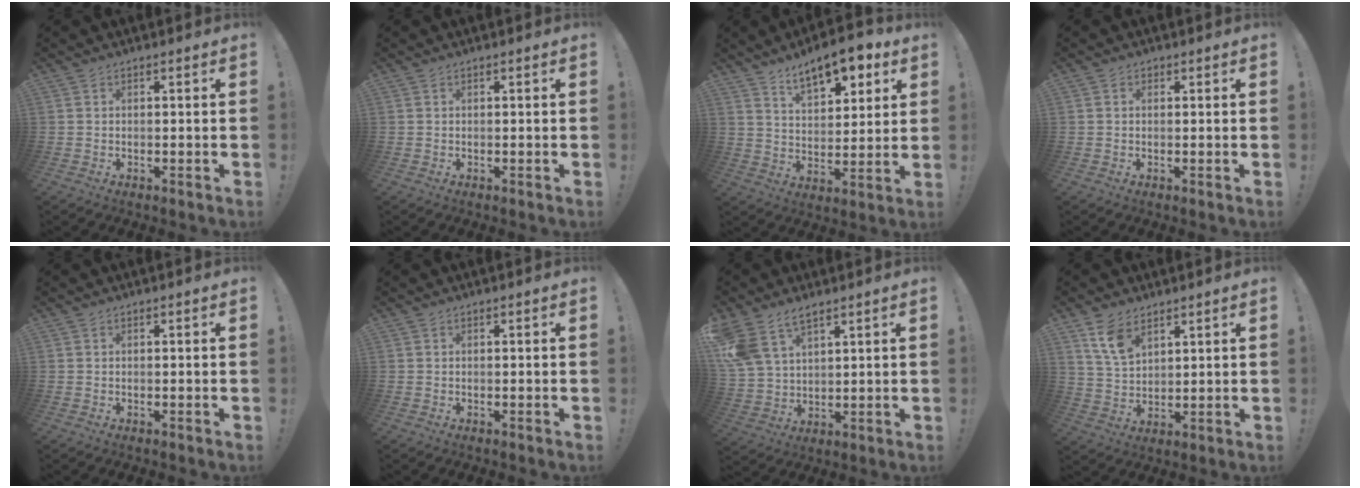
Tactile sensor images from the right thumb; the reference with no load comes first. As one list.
[{"total": 0.0}, {"total": 12.9, "force": [8.8, 5.6, 7.6], "torque": [-0.106, -0.050, 0.152]}, {"total": 0.8, "force": [0.3, 0.8, 0.2], "torque": [0.000, 0.001, 0.004]}, {"total": 0.0}, {"total": 0.0}, {"total": 10.2, "force": [7.1, 5.8, 4.4], "torque": [-0.104, -0.032, 0.147]}, {"total": 8.5, "force": [5.7, 4.5, 4.5], "torque": [-0.087, -0.021, 0.109]}]